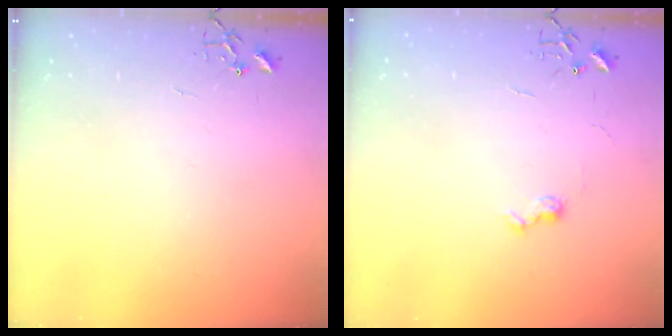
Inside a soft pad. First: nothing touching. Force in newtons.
{"total": 6.0, "press": 6.0, "slide": 0.7}